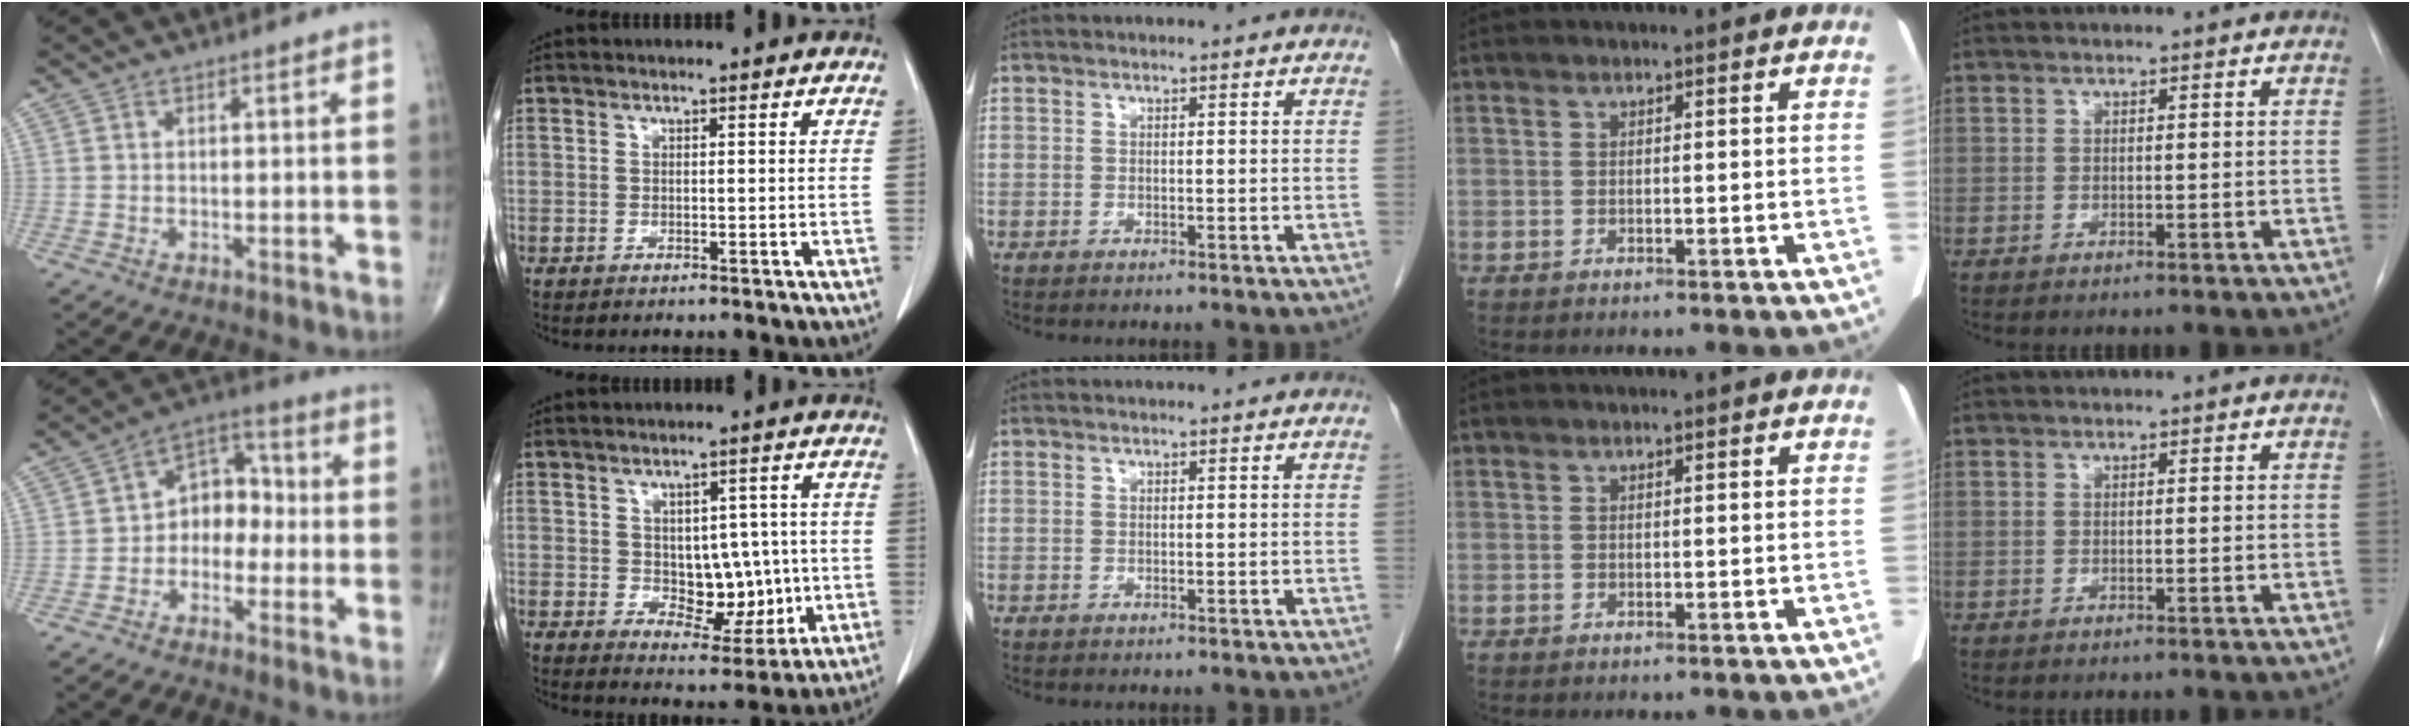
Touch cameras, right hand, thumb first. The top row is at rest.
{"thumb": {"total": 8.7, "force": [-1.4, 6.5, 5.6], "torque": [-0.051, 0.043, -0.042]}, "index": {"total": 8.2, "force": [-0.1, 5.1, 6.4], "torque": [-0.073, 0.007, 0.017]}}